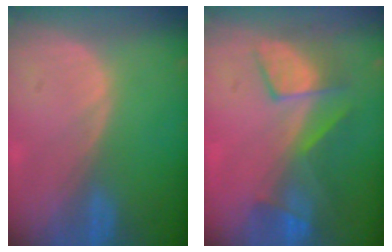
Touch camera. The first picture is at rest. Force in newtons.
{"total": 7.7, "press": 7.3, "slide": 2.5}